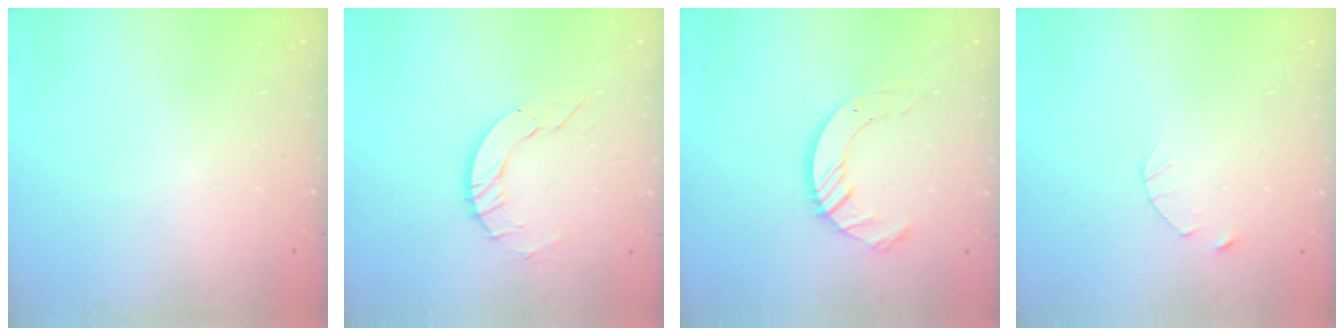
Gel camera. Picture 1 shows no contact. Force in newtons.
{"total": 7.1, "press": 7.0, "slide": 0.7}
{"total": 8.8, "press": 8.8, "slide": 0.9}
{"total": 2.5, "press": 2.4, "slide": 0.3}